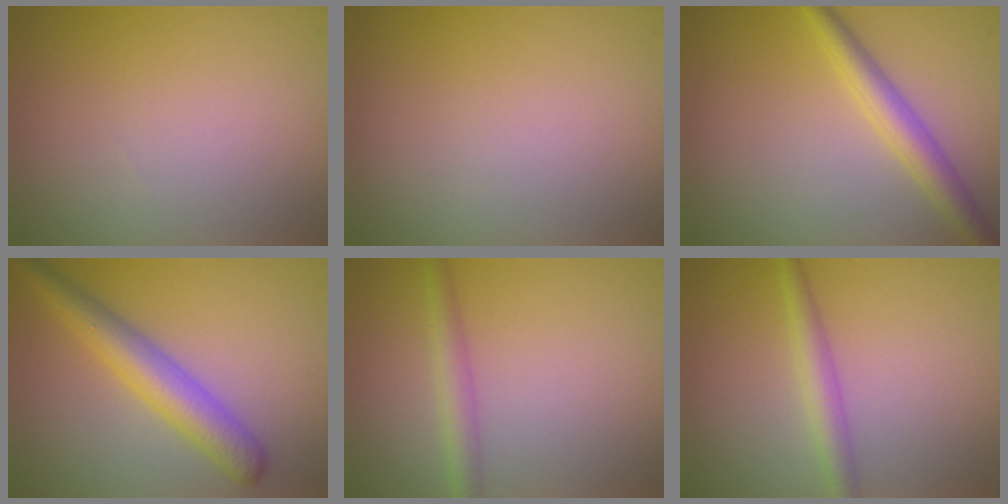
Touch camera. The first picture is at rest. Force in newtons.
{"total": 0.0}
{"total": 3.4, "press": 3.4, "slide": 0.0}
{"total": 4.7, "press": 4.7, "slide": 0.1}
{"total": 2.3, "press": 2.3, "slide": 0.1}
{"total": 2.4, "press": 2.4, "slide": 0.0}